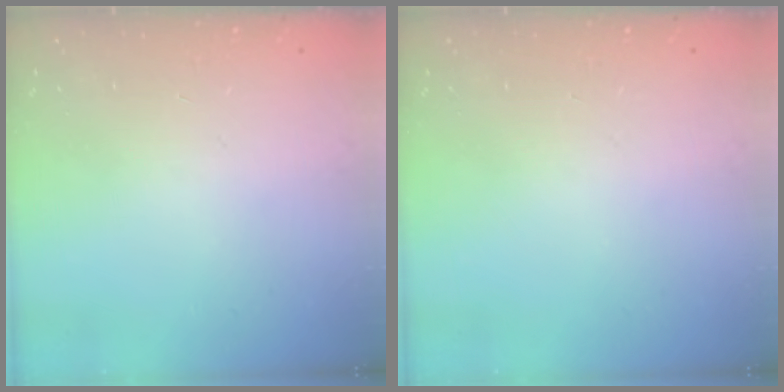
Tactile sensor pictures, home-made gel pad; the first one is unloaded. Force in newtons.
{"total": 0.0}